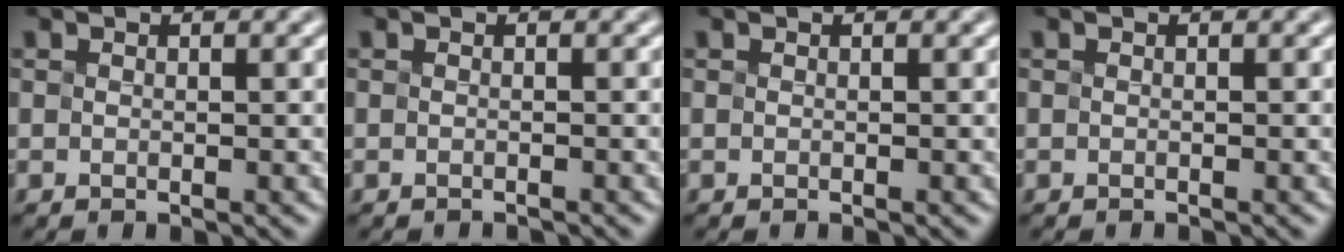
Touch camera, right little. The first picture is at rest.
{"total": 1.2, "force": [-1.2, 0.0, 0.2], "torque": [0.008, -0.009, -0.017]}
{"total": 0.0}
{"total": 0.6, "force": [-0.6, 0.0, 0.2], "torque": [0.005, -0.008, -0.011]}